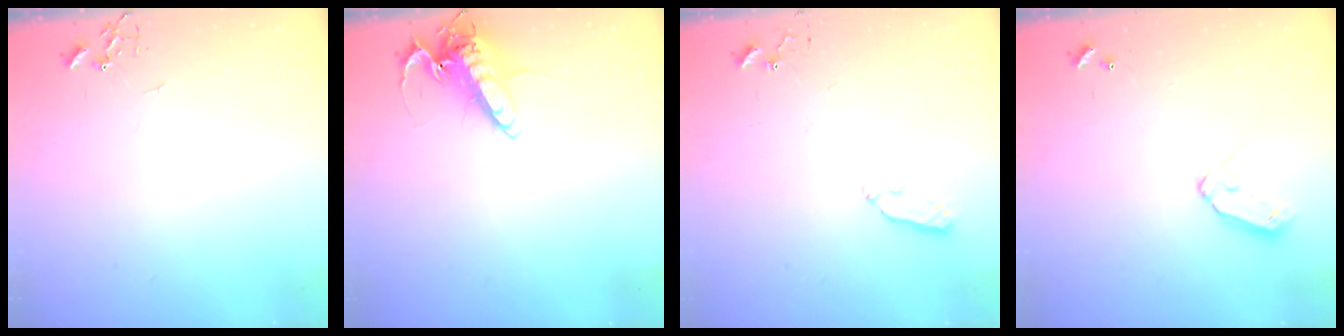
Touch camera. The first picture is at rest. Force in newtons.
{"total": 14.8, "press": 14.6, "slide": 2.4}
{"total": 3.8, "press": 3.8, "slide": 0.6}
{"total": 7.1, "press": 7.1, "slide": 0.8}